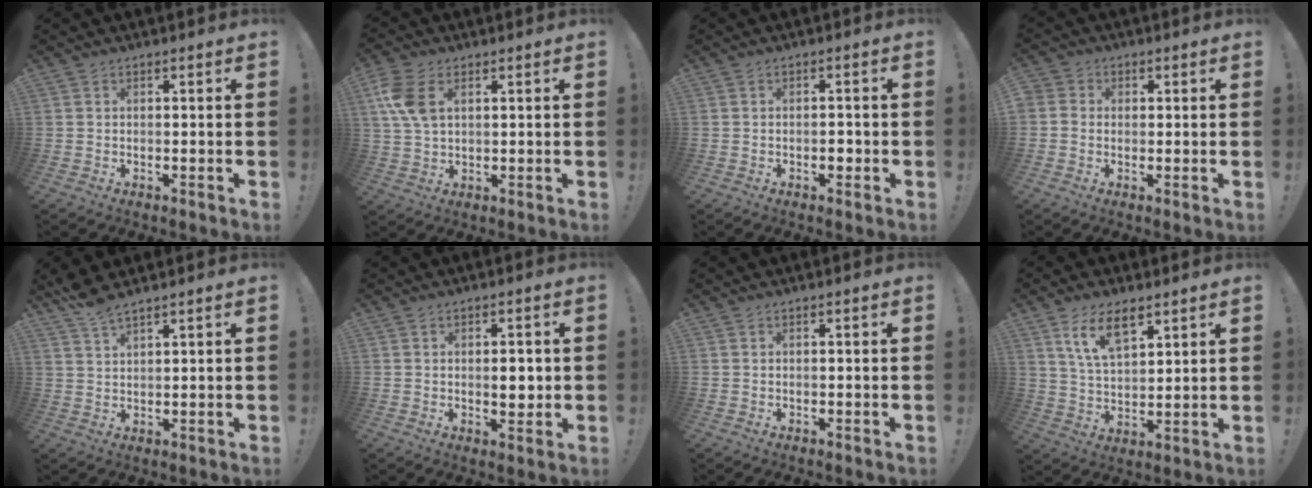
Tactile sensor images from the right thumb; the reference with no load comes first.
{"total": 9.2, "force": [3.3, 5.6, 6.6], "torque": [-0.129, -0.003, 0.061]}
{"total": 2.4, "force": [-1.1, 1.4, 1.6], "torque": [-0.008, -0.002, -0.023]}
{"total": 3.3, "force": [-0.4, 3.1, 1.3], "torque": [-0.021, 0.010, -0.005]}
{"total": 4.3, "force": [4.0, 0.4, 1.5], "torque": [-0.036, -0.020, 0.072]}
{"total": 4.2, "force": [-0.1, 2.3, 3.5], "torque": [-0.035, -0.005, -0.009]}
{"total": 0.0}
{"total": 10.3, "force": [6.6, 4.8, 6.4], "torque": [-0.115, -0.016, 0.122]}